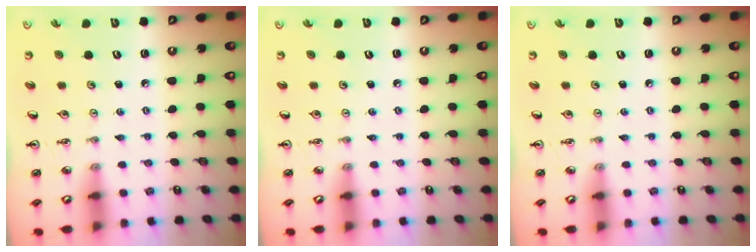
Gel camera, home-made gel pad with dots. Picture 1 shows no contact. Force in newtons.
{"total": 0.0}
{"total": 0.0}